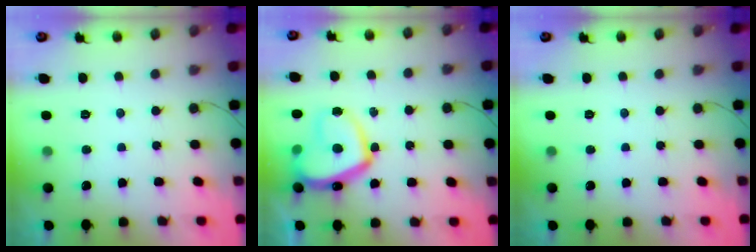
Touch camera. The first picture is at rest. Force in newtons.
{"total": 16.1, "press": 16.0, "slide": 1.6}
{"total": 0.0}